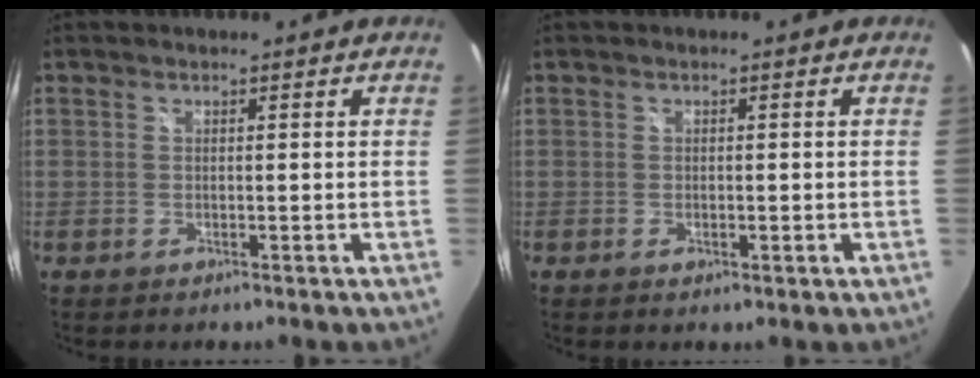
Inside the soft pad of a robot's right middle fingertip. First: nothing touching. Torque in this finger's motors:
{"motor_torque": [-0.58, -0.02, -0.01, -0.02]}